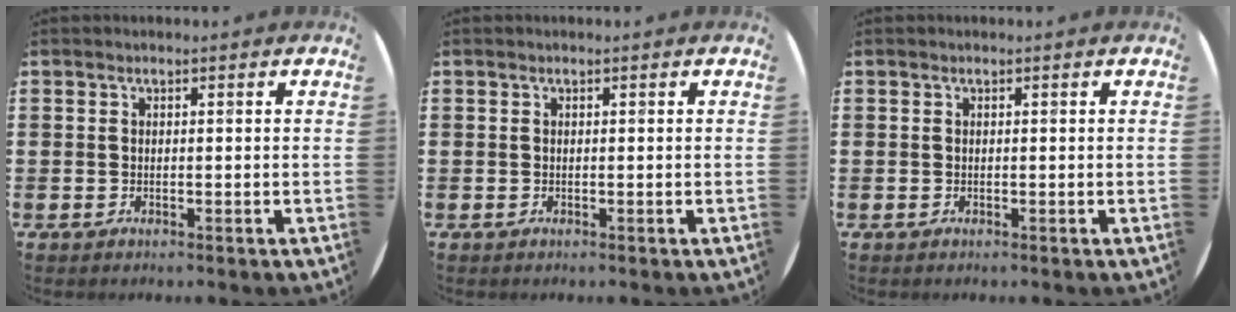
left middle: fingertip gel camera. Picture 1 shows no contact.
{"total": 0.0}
{"total": 0.0}